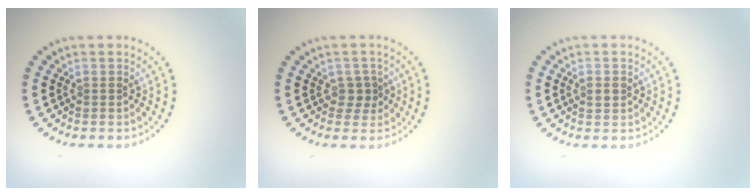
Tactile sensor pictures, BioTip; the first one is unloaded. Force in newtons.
{"total": 1.4, "press": 1.2, "slide": 0.8}
{"total": 1.1, "press": 1.1, "slide": 0.1}